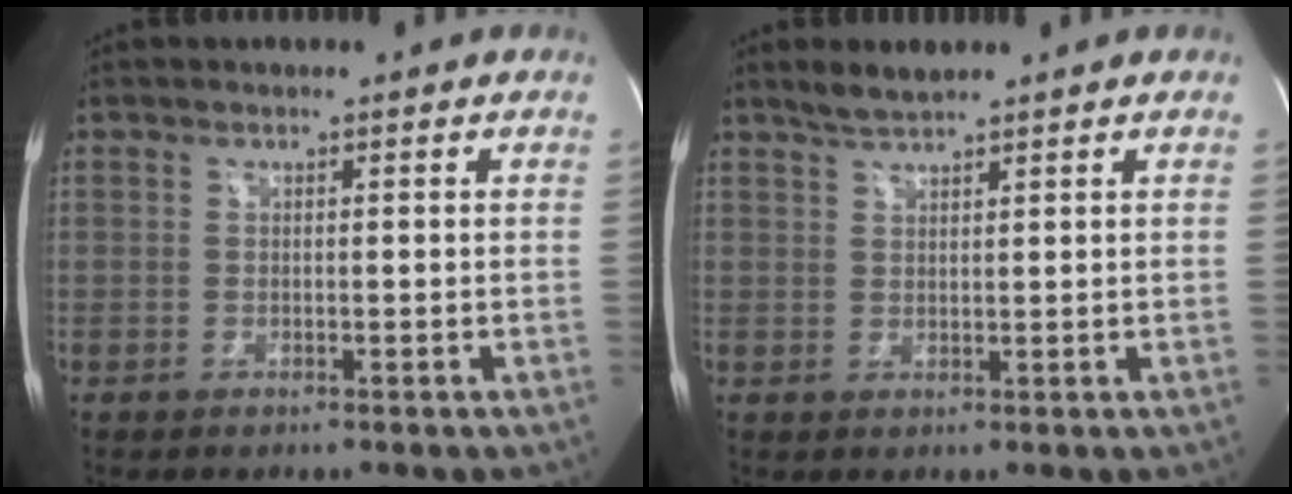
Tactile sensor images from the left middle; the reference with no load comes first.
{"total": 2.9, "force": [2.6, 0.2, 1.3], "torque": [-0.031, 0.008, 0.052]}